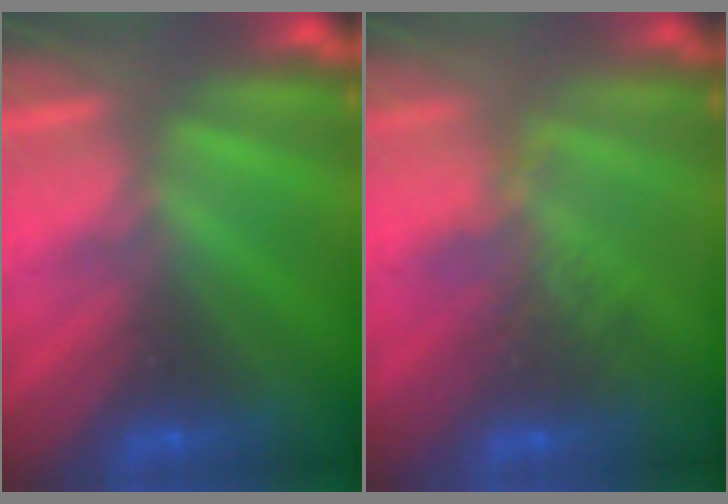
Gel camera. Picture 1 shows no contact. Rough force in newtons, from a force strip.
{"total": 2.4}